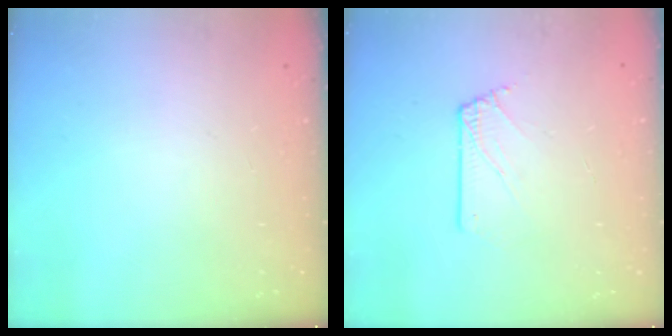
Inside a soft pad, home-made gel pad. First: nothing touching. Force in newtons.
{"total": 2.3, "press": 2.3, "slide": 0.3}